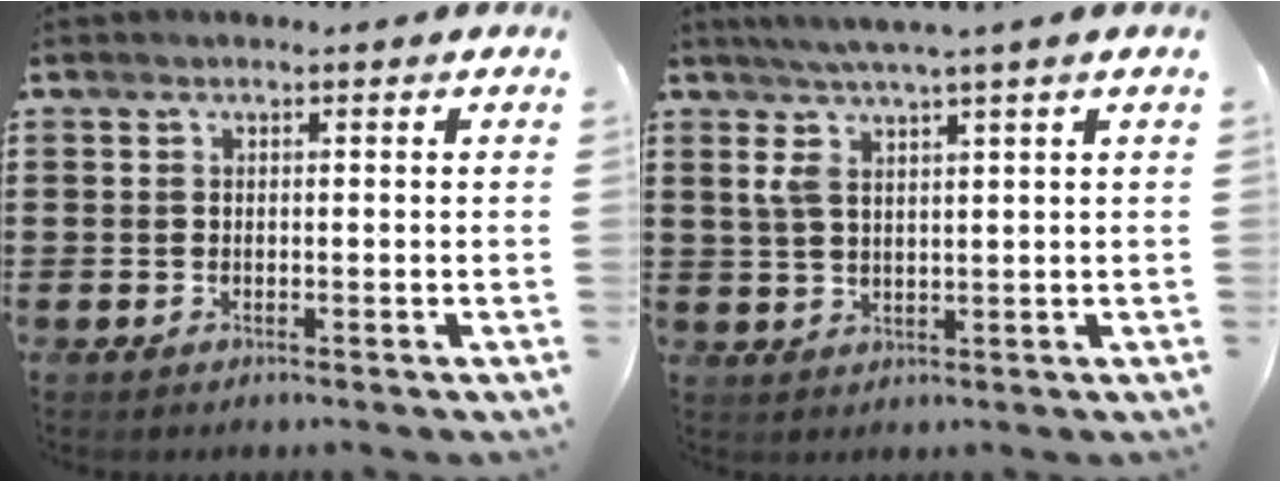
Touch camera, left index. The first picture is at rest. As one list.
[{"total": 4.4, "force": [2.5, 0.1, 3.6], "torque": [-0.077, -0.004, 0.043]}]